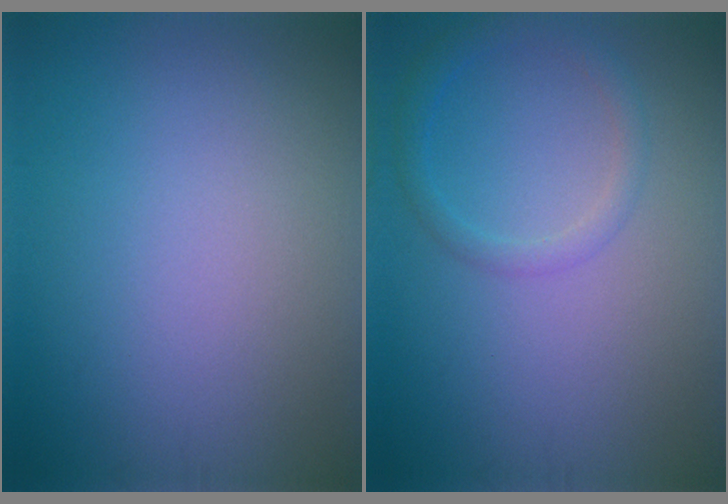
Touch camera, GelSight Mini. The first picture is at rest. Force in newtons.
{"total": 1.9, "press": 1.9, "slide": 0.2}